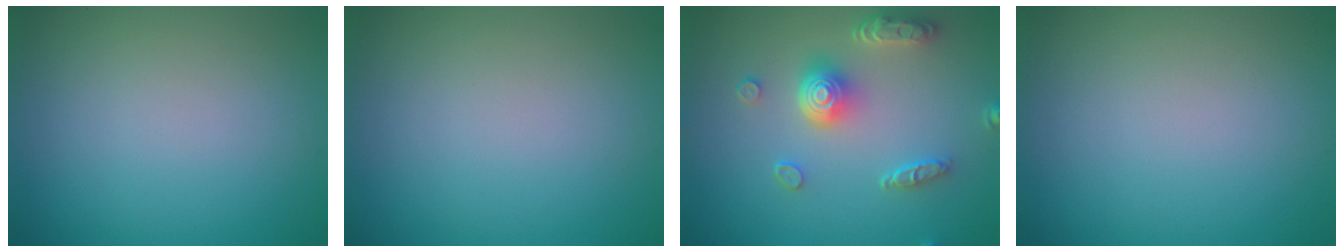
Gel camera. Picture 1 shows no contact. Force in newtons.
{"total": 0.0}
{"total": 5.0, "press": 3.9, "slide": 3.1}
{"total": 0.0}